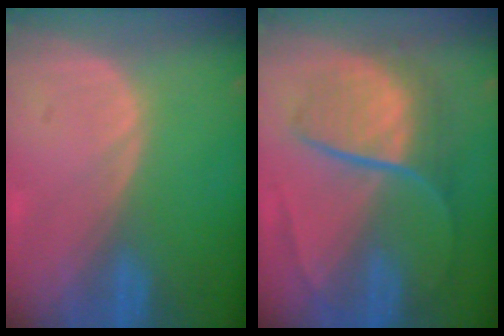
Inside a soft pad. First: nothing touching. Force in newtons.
{"total": 8.8, "press": 7.7, "slide": 4.2}